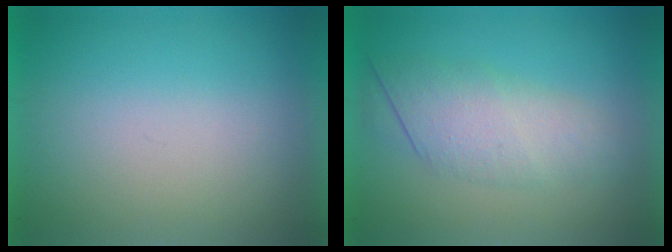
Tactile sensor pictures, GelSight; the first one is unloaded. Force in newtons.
{"total": 3.1}